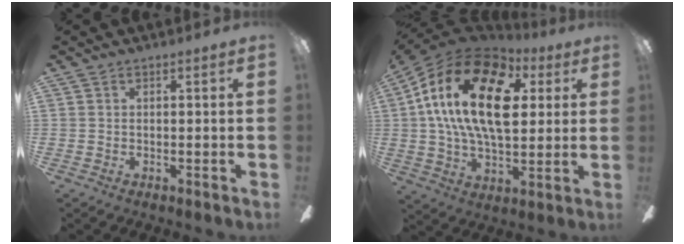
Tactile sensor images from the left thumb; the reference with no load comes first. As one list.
[{"total": 22.6, "force": [6.4, 12.7, 17.6], "torque": [-0.352, 0.004, 0.103]}]